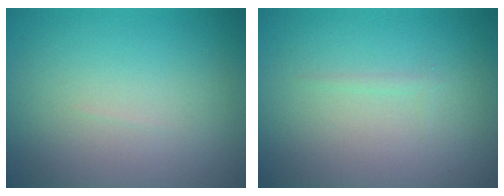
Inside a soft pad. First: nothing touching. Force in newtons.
{"total": 0.6, "press": 0.5, "slide": 0.1}